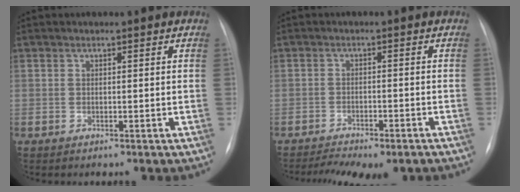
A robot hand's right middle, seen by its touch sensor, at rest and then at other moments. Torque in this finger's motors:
{"motor_torque": [0.95, -0.95, 0.16, 0.04]}